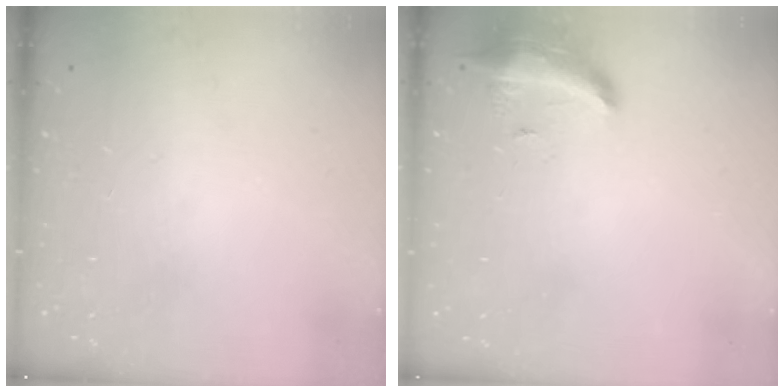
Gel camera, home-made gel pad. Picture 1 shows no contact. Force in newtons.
{"total": 8.6, "press": 8.4, "slide": 1.5}